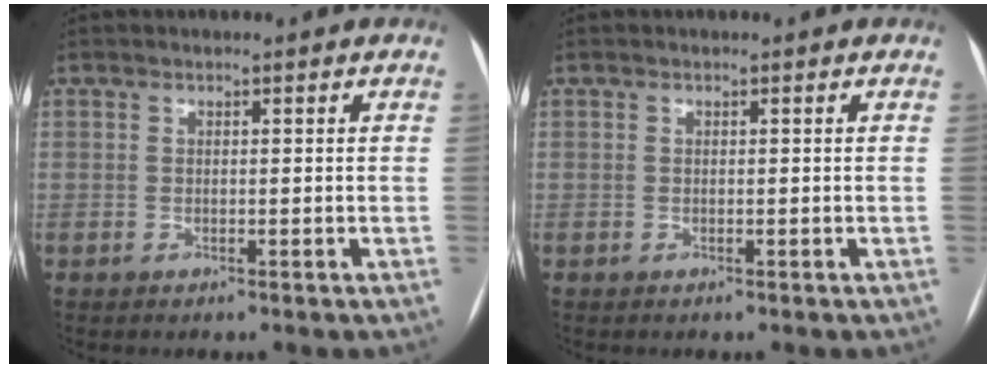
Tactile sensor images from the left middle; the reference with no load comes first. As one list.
[{"total": 0.0}]